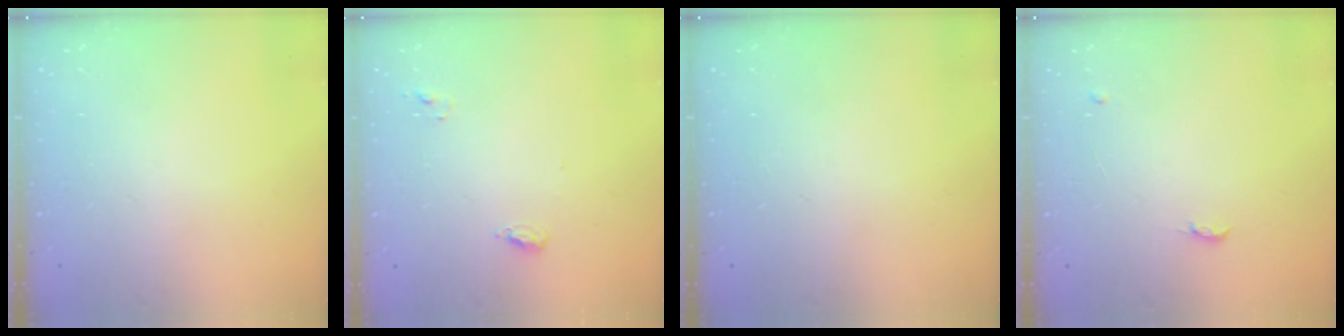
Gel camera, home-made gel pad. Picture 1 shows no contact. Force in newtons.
{"total": 5.9, "press": 5.9, "slide": 0.3}
{"total": 0.0}
{"total": 7.8, "press": 4.4, "slide": 6.4}